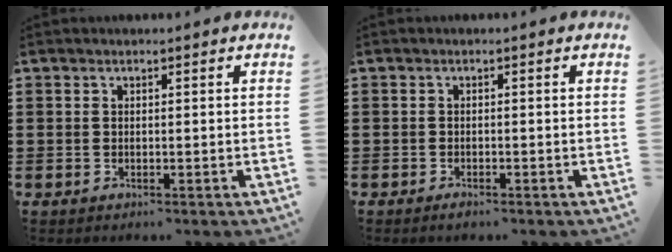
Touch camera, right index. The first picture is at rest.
{"total": 0.8, "force": [-0.8, 0.1, 0.2], "torque": [-0.007, -0.004, -0.015]}